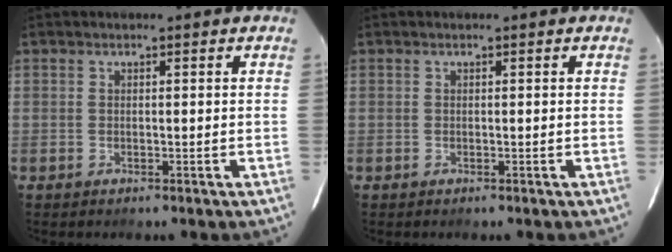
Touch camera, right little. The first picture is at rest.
{"total": 0.0}